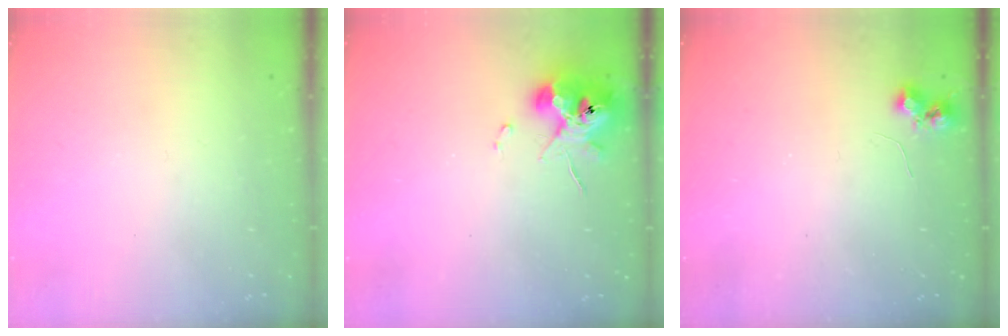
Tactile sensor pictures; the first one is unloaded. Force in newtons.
{"total": 10.1, "press": 10.0, "slide": 1.5}
{"total": 7.0, "press": 7.0, "slide": 0.8}